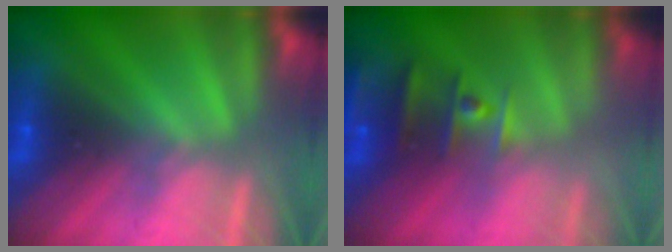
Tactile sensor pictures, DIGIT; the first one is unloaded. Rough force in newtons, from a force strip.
{"total": 2.4}